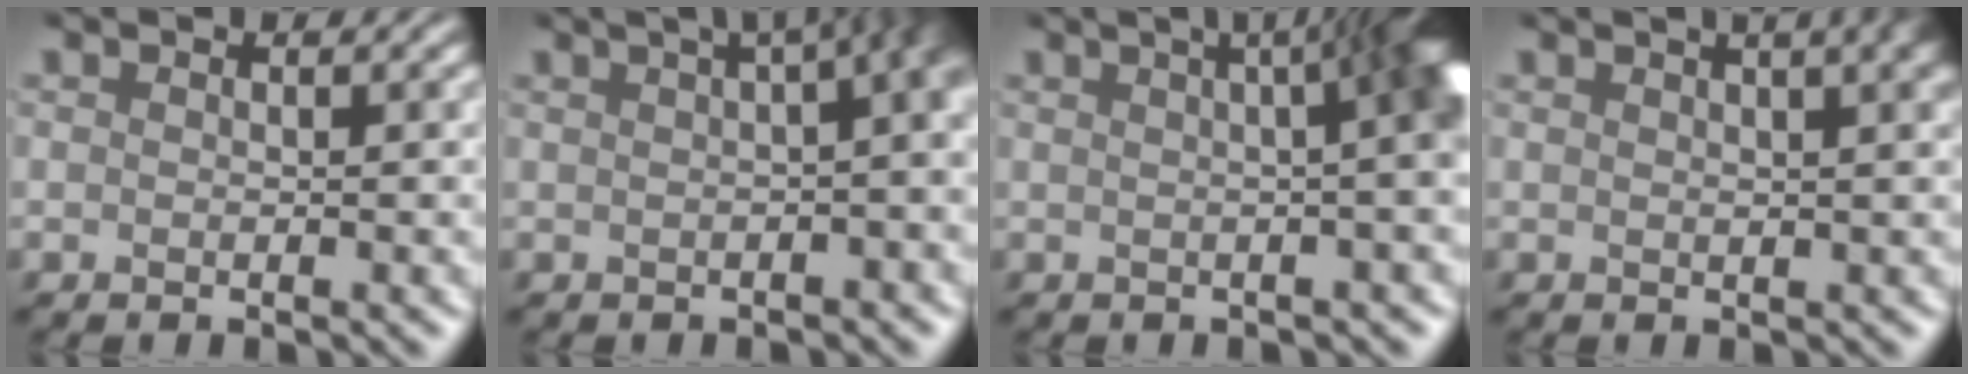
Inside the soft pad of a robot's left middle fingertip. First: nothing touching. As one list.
[{"total": 12.6, "force": [2.9, 5.5, 11.0], "torque": [-0.070, 0.075, 0.031]}, {"total": 14.1, "force": [2.0, 6.7, 12.2], "torque": [-0.058, 0.078, -0.003]}, {"total": 10.1, "force": [5.0, 4.7, 7.5], "torque": [-0.017, 0.067, 0.023]}]